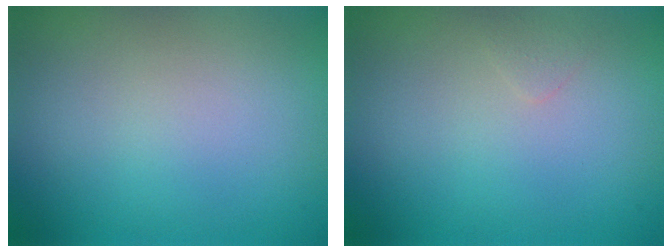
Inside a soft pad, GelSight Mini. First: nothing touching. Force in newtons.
{"total": 0.6, "press": 0.6, "slide": 0.0}